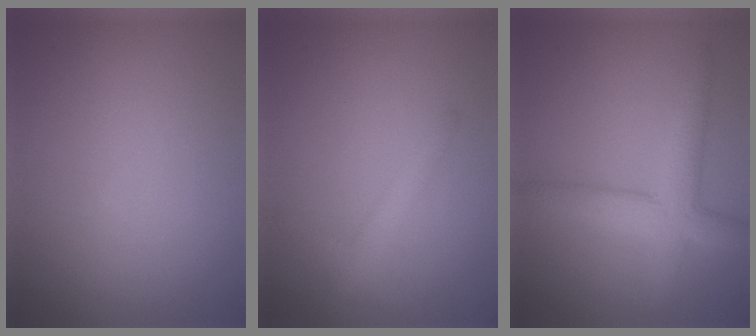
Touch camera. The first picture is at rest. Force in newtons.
{"total": 2.2, "press": 2.2, "slide": 0.1}
{"total": 4.6, "press": 4.6, "slide": 0.2}